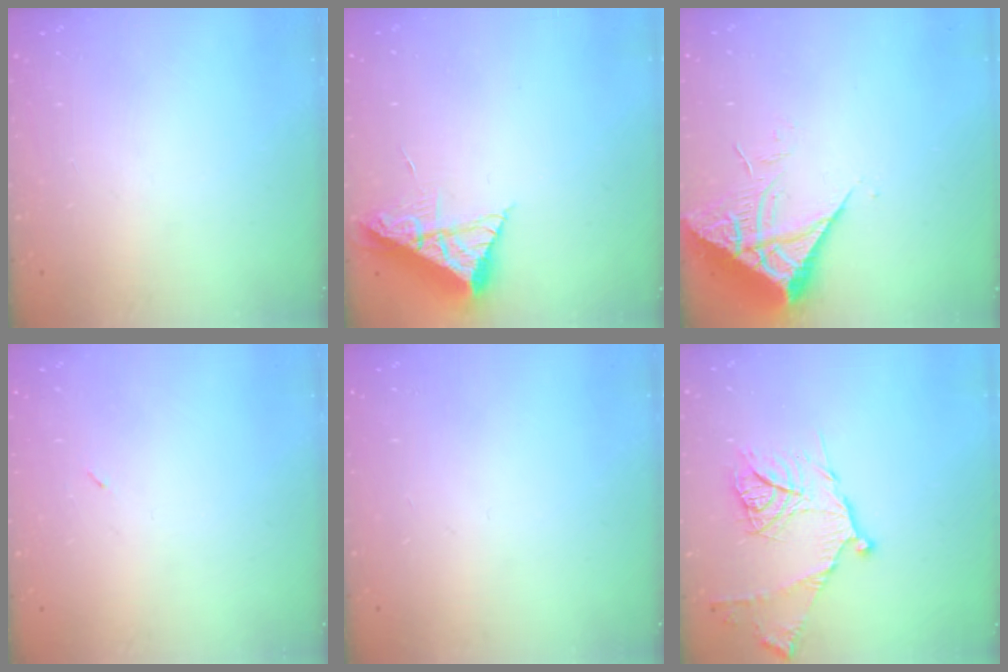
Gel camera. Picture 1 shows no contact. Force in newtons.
{"total": 7.9, "press": 7.8, "slide": 0.7}
{"total": 8.0, "press": 8.0, "slide": 0.8}
{"total": 2.2, "press": 2.1, "slide": 0.9}
{"total": 0.0}
{"total": 15.0, "press": 14.9, "slide": 1.2}